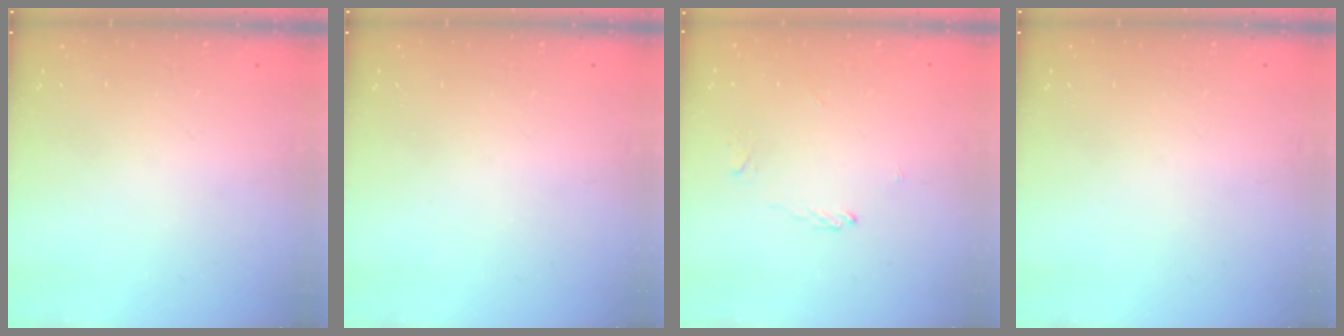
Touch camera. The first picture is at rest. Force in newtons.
{"total": 0.0}
{"total": 1.7, "press": 1.7, "slide": 0.3}
{"total": 0.0}